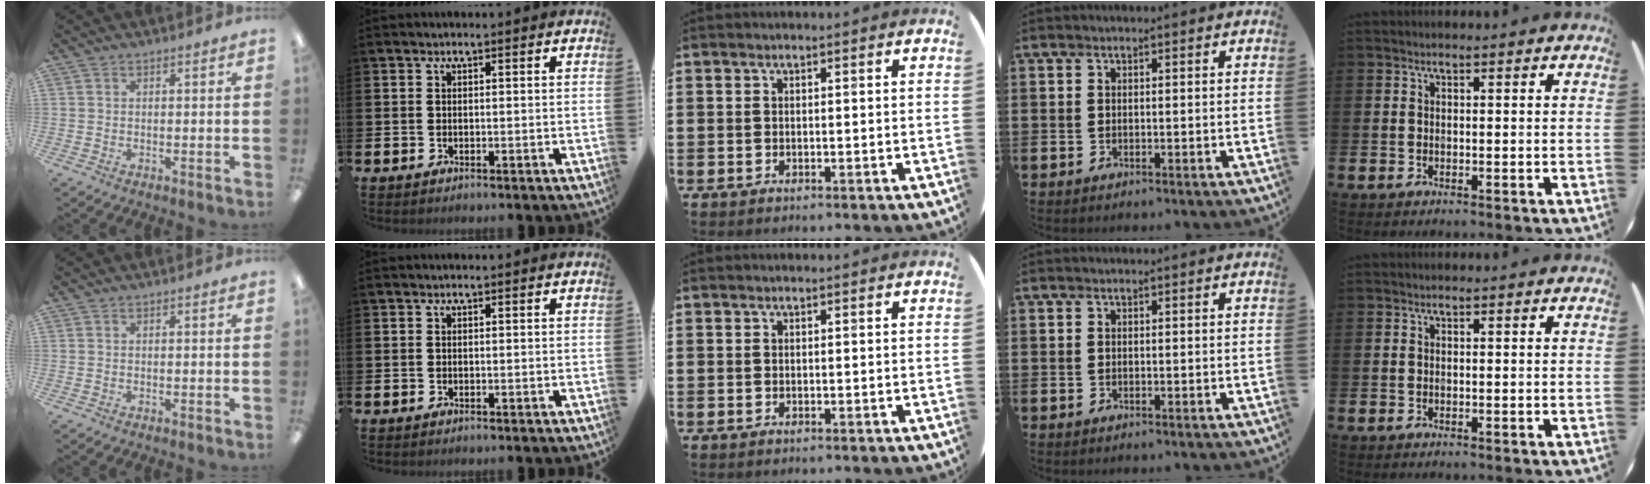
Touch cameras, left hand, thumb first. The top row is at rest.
{}